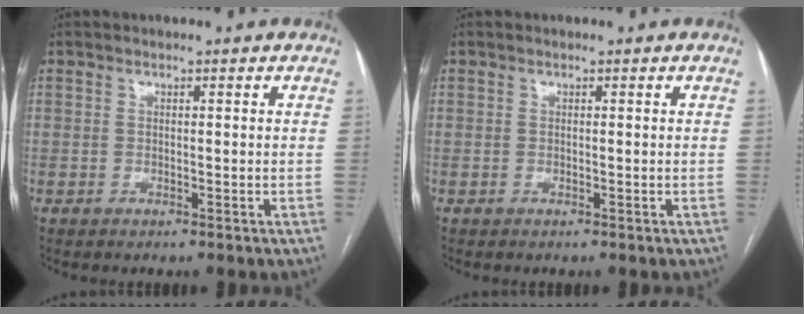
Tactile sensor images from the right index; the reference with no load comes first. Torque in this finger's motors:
{"motor_torque": [0.00, 0.00, 0.00, 0.00]}